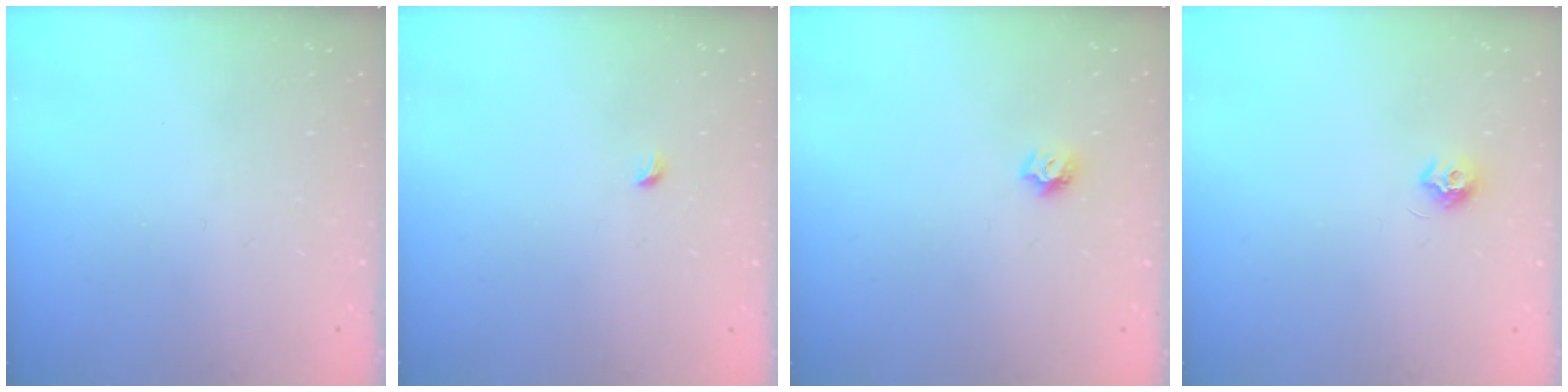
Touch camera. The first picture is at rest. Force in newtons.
{"total": 2.7, "press": 2.6, "slide": 0.6}
{"total": 5.6, "press": 5.6, "slide": 0.7}
{"total": 7.2, "press": 7.2, "slide": 0.4}